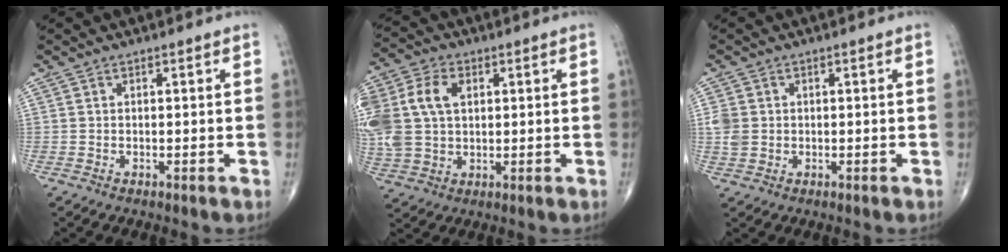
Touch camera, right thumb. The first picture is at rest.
{"total": 17.3, "force": [3.5, 12.4, 11.5], "torque": [-0.288, 0.020, 0.073]}
{"total": 3.5, "force": [0.1, 3.0, 1.9], "torque": [-0.039, 0.004, 0.003]}